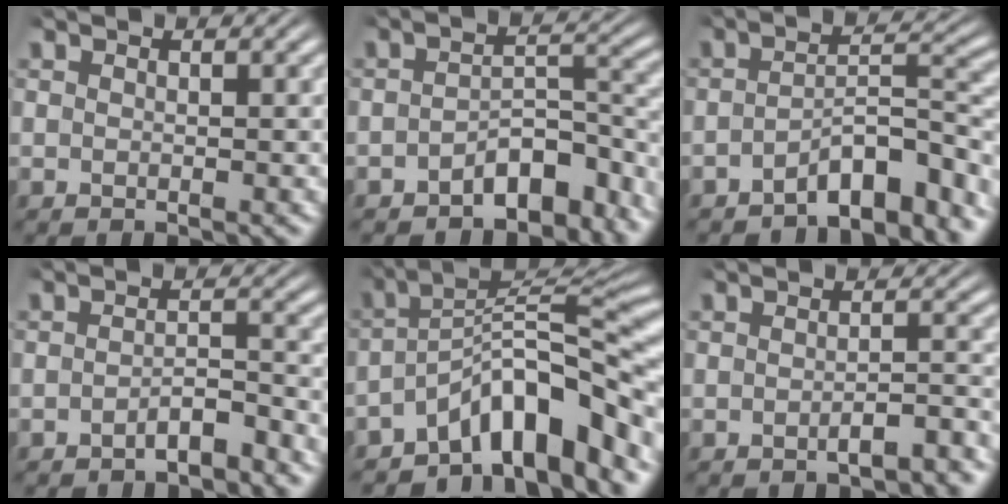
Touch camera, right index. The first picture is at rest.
{"total": 4.8, "force": [-3.6, 1.4, 2.9], "torque": [-0.031, -0.006, -0.054]}
{"total": 5.8, "force": [-4.2, 1.1, 3.8], "torque": [-0.043, -0.010, -0.062]}
{"total": 2.5, "force": [-2.3, 0.3, 1.1], "torque": [-0.007, -0.005, -0.042]}
{"total": 9.2, "force": [-3.6, 3.8, 7.5], "torque": [-0.118, -0.020, -0.046]}
{"total": 2.8, "force": [-2.6, 0.3, 1.0], "torque": [-0.012, -0.002, -0.043]}